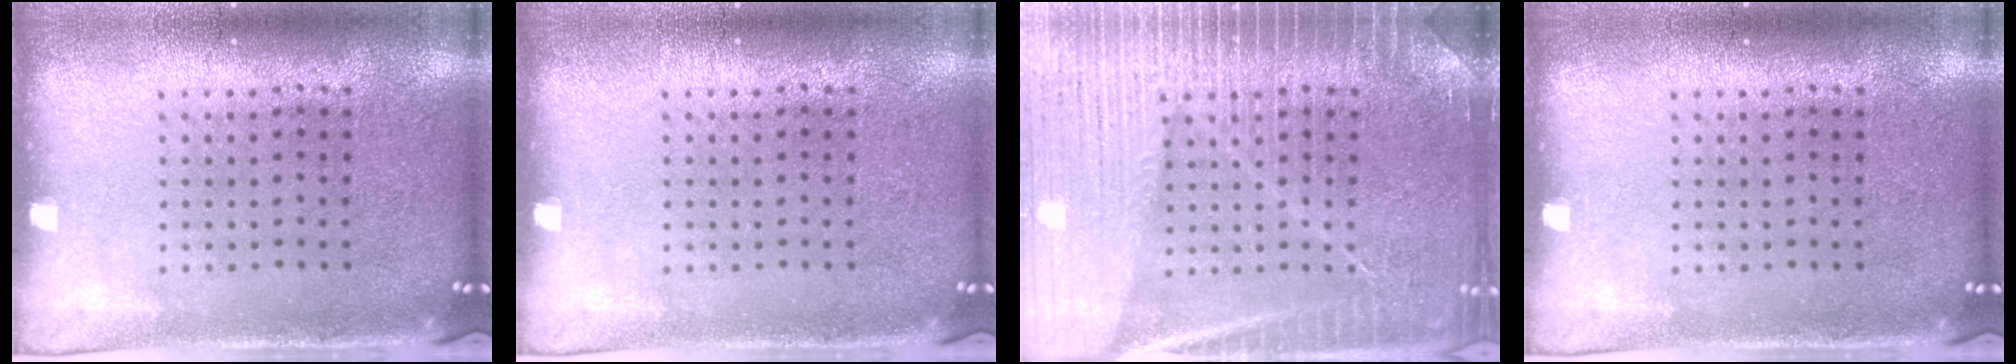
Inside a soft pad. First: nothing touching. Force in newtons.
{"total": 0.0}
{"total": 6.8, "press": 6.7, "slide": 1.0}
{"total": 0.0}